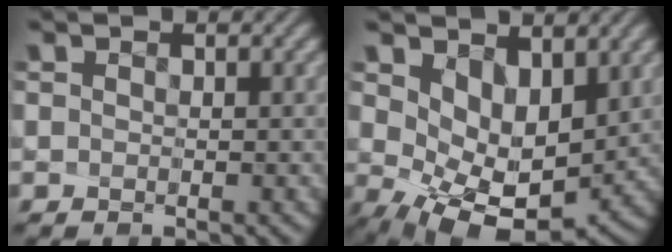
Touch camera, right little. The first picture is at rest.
{"total": 7.1, "force": [1.3, 4.3, 5.4], "torque": [-0.087, -0.023, 0.050]}